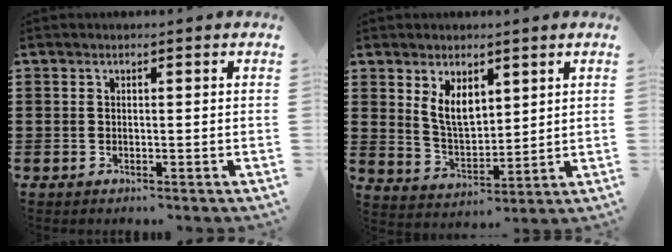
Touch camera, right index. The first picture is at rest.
{"total": 6.1, "force": [3.1, 3.4, 4.0], "torque": [-0.090, 0.003, 0.058]}